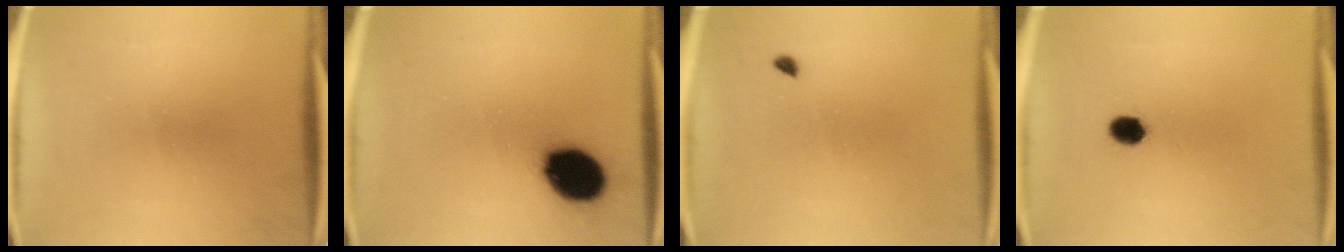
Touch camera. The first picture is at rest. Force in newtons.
{"total": 14.1}
{"total": 0.8}
{"total": 3.5}